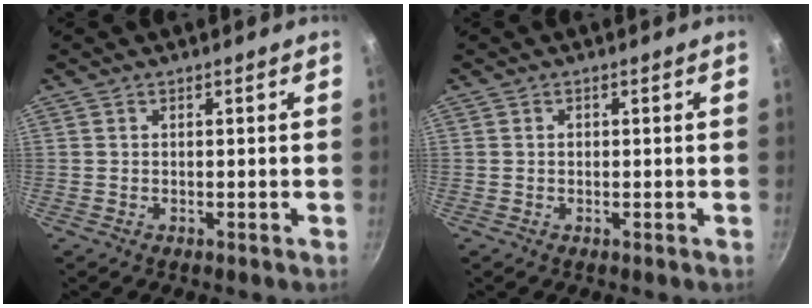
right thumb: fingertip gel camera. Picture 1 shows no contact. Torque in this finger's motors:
{"motor_torque": [0.27, 0.07, 0.29, -0.12, -0.02]}